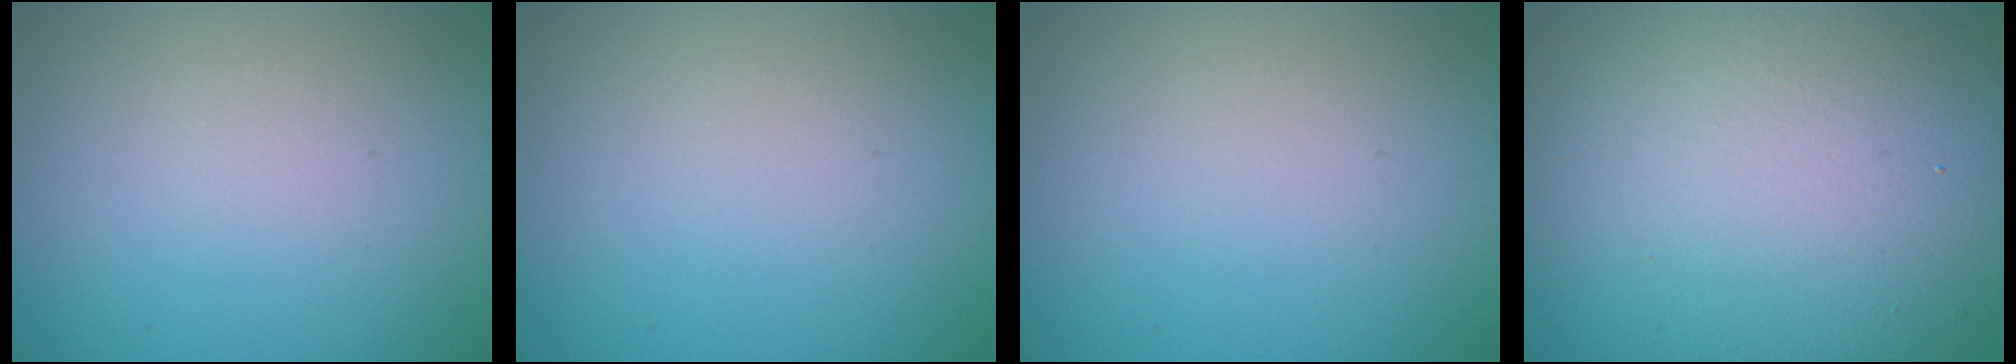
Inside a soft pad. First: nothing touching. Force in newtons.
{"total": 0.0}
{"total": 0.0}
{"total": 15.1, "press": 15.1, "slide": 1.3}